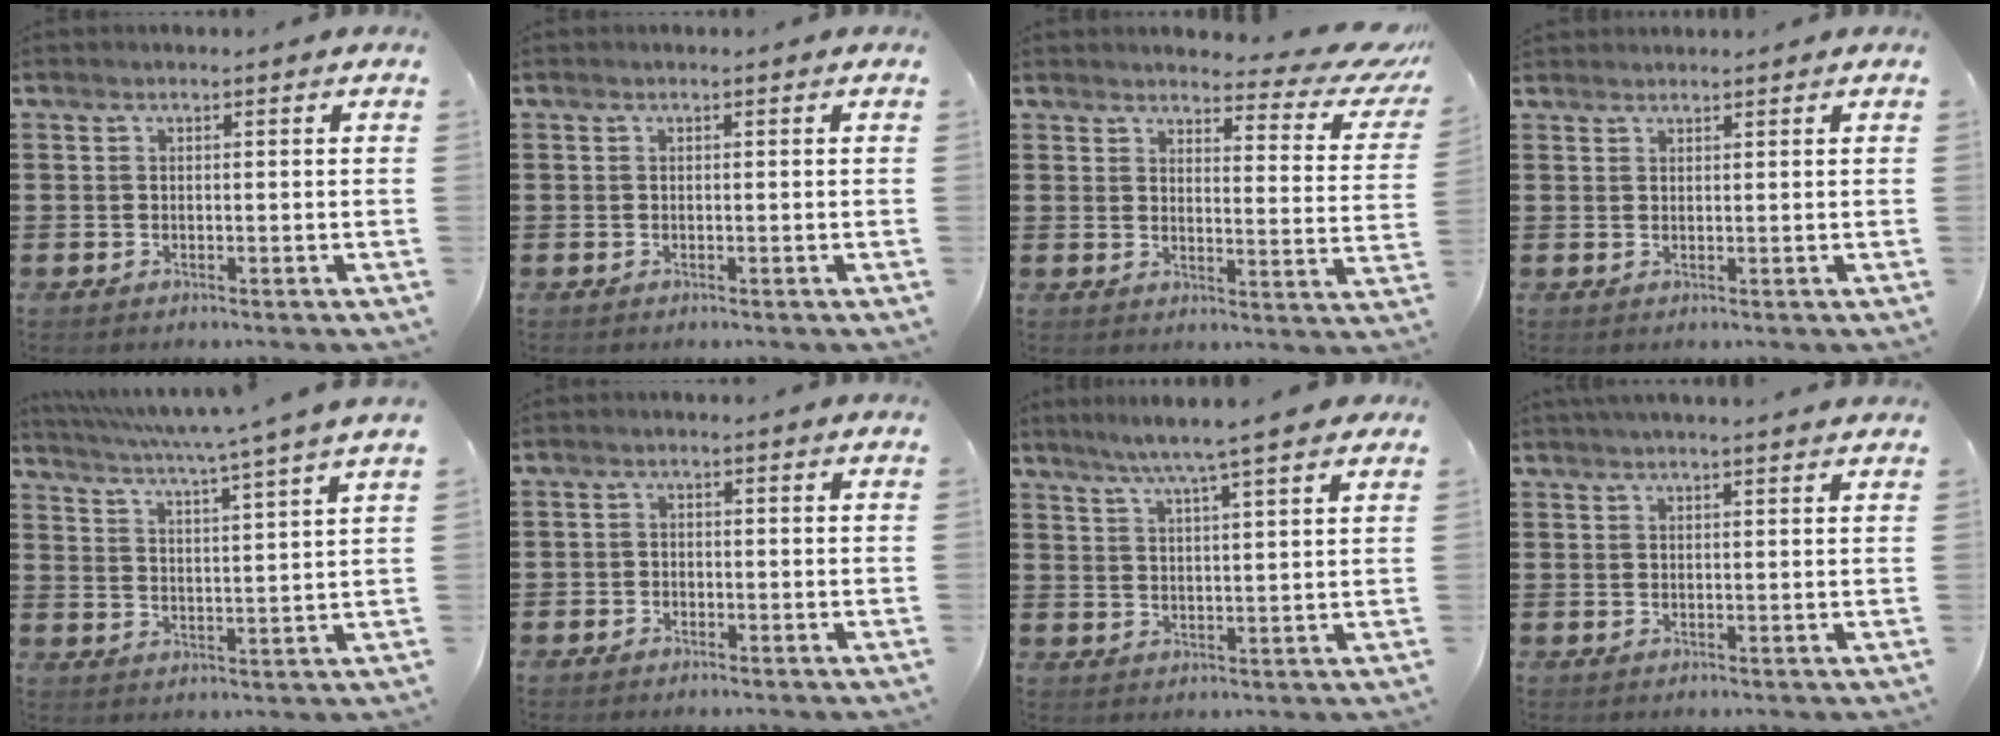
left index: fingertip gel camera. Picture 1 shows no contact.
{"total": 0.0}
{"total": 5.0, "force": [4.2, 1.0, 2.4], "torque": [-0.044, -0.032, 0.067]}
{"total": 1.0, "force": [1.0, 0.0, 0.0], "torque": [-0.001, -0.002, 0.021]}
{"total": 4.3, "force": [3.5, -1.6, 2.0], "torque": [-0.055, -0.036, 0.051]}
{"total": 1.3, "force": [-1.2, 0.7, 0.0], "torque": [-0.004, 0.003, -0.026]}
{"total": 6.3, "force": [5.1, -0.5, 3.8], "torque": [-0.087, -0.017, 0.086]}
{"total": 1.7, "force": [1.6, -0.3, 0.6], "torque": [-0.013, -0.001, 0.030]}